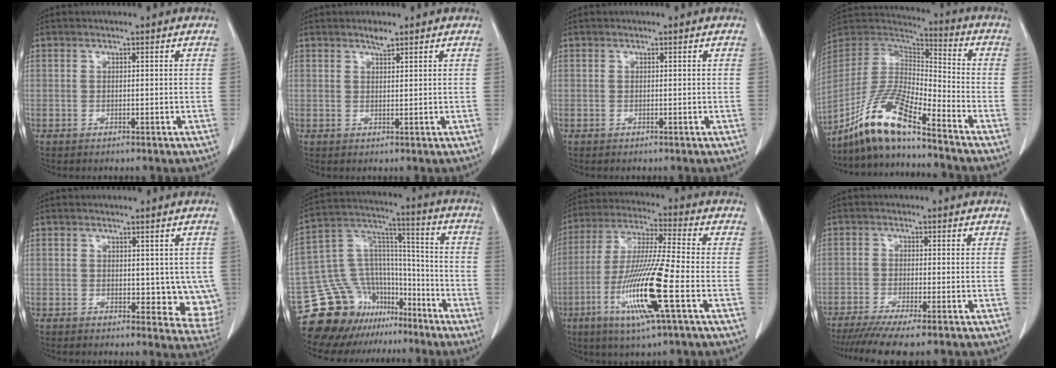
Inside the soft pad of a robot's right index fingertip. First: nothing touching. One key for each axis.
{"total": 1.4, "fx": 1.2, "fy": 0.3, "fz": 0.7, "tx": -0.017, "ty": 0.000, "tz": 0.023}
{"total": 0.0}
{"total": 13.7, "fx": -10.2, "fy": 1.5, "fz": 9.1, "tx": -0.185, "ty": 0.001, "tz": -0.193}
{"total": 6.8, "fx": 0.3, "fy": 4.0, "fz": 5.5, "tx": -0.043, "ty": -0.013, "tz": 0.008}
{"total": 17.0, "fx": -12.2, "fy": 10.8, "fz": 4.9, "tx": -0.088, "ty": 0.094, "tz": -0.205}
{"total": 15.5, "fx": -5.4, "fy": -0.1, "fz": 14.5, "tx": -0.297, "ty": -0.022, "tz": -0.104}
{"total": 10.6, "fx": -8.7, "fy": 0.7, "fz": 6.0, "tx": -0.081, "ty": -0.020, "tz": -0.133}